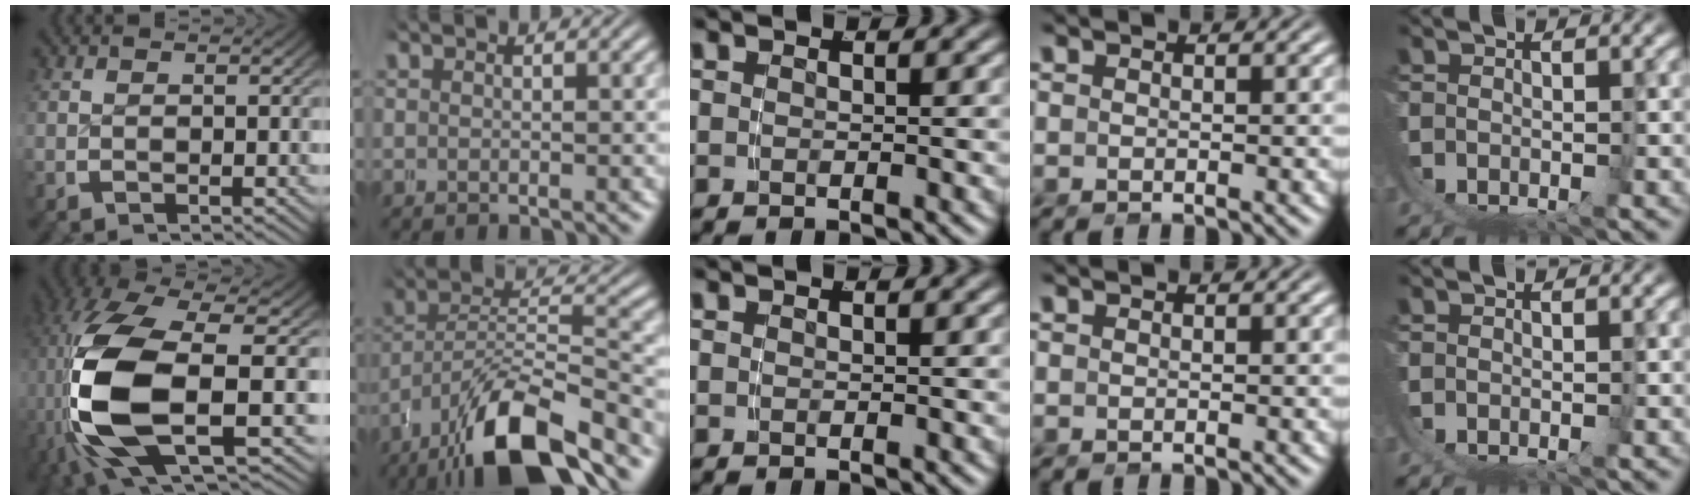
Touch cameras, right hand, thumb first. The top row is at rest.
{"thumb": {"total": 16.5, "force": [-0.8, 8.1, 14.4], "torque": [-0.344, -0.042, 0.014]}, "index": {"total": 9.1, "force": [-4.1, 4.2, 6.9], "torque": [-0.122, -0.021, -0.049]}}